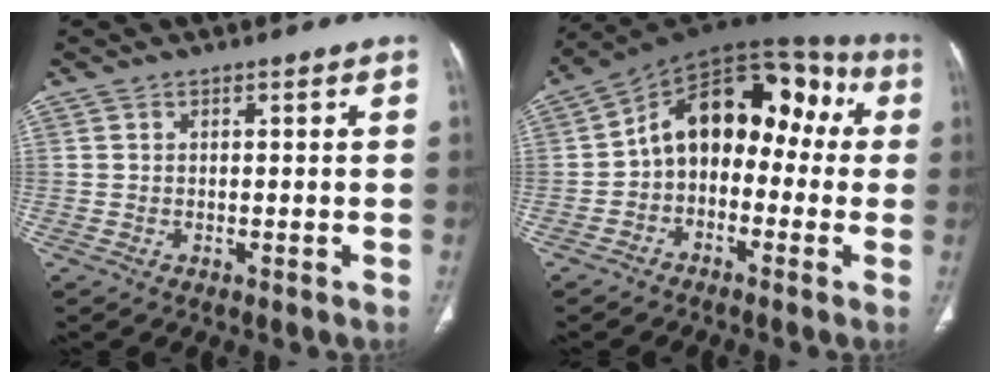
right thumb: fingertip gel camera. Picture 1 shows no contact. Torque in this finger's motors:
{"motor_torque": [2.20, 2.81, 1.93, -0.38, 0.19]}